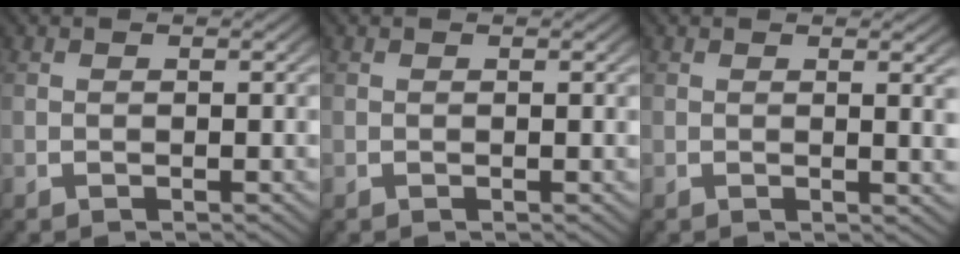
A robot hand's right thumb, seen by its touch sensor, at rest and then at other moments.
{"total": 0.0}
{"total": 1.4, "force": [0.7, -0.1, 1.3], "torque": [-0.018, -0.004, 0.011]}